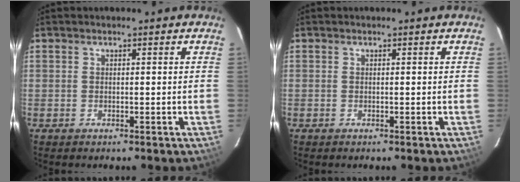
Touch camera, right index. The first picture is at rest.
{"total": 0.0}